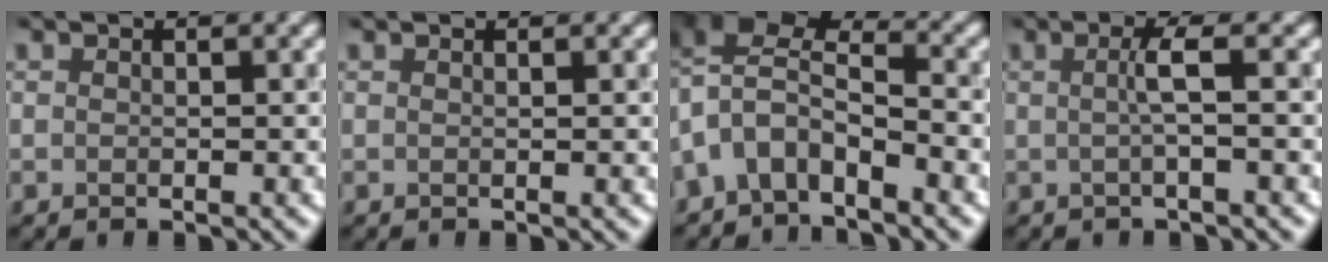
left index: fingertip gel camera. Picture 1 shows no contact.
{"total": 1.2, "force": [0.6, 0.5, 0.9], "torque": [0.001, 0.001, -0.007]}
{"total": 5.4, "force": [-3.0, 3.0, 3.3], "torque": [-0.057, 0.009, -0.054]}
{"total": 1.9, "force": [-0.2, 0.2, 1.9], "torque": [-0.037, 0.004, 0.002]}